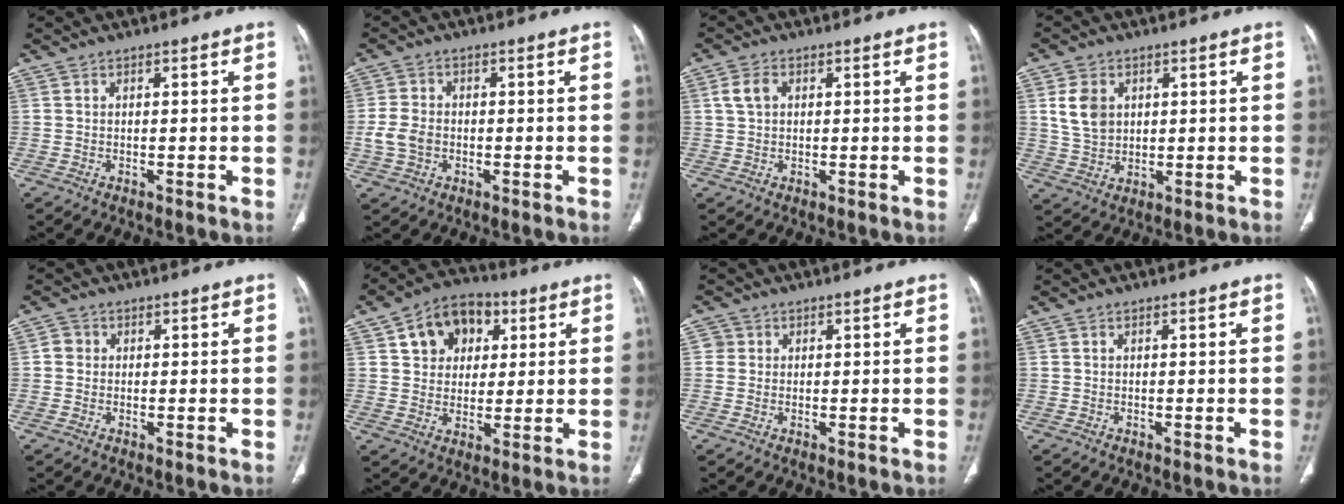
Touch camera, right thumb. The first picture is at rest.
{"total": 4.9, "force": [-0.9, 3.7, 3.1], "torque": [-0.065, 0.009, -0.017]}
{"total": 3.4, "force": [0.9, 2.4, 2.3], "torque": [-0.049, 0.008, 0.019]}
{"total": 7.0, "force": [2.0, 5.4, 4.1], "torque": [-0.060, -0.007, 0.045]}
{"total": 1.9, "force": [0.1, 1.8, 0.6], "torque": [-0.001, 0.004, -0.002]}
{"total": 11.7, "force": [4.4, 8.9, 6.2], "torque": [-0.060, -0.003, 0.066]}
{"total": 2.0, "force": [0.4, 1.9, 0.2], "torque": [0.010, 0.003, 0.002]}
{"total": 0.0}